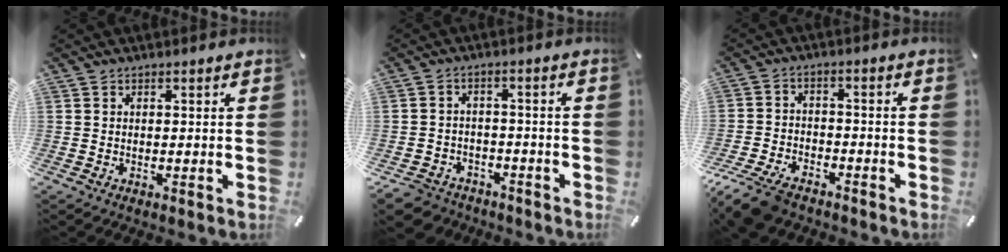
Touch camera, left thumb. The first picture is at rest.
{"total": 5.3, "force": [-3.7, 3.6, 1.2], "torque": [-0.033, 0.015, -0.075]}
{"total": 9.0, "force": [-6.9, 4.1, 4.1], "torque": [-0.087, 0.029, -0.132]}